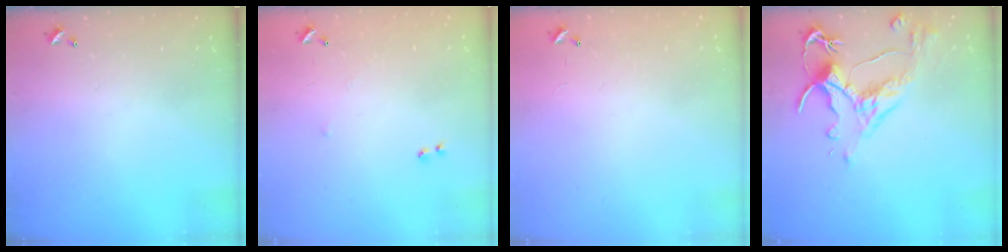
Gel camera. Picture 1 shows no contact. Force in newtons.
{"total": 7.7, "press": 7.7, "slide": 0.8}
{"total": 8.7, "press": 8.7, "slide": 0.5}
{"total": 3.5, "press": 3.2, "slide": 1.5}